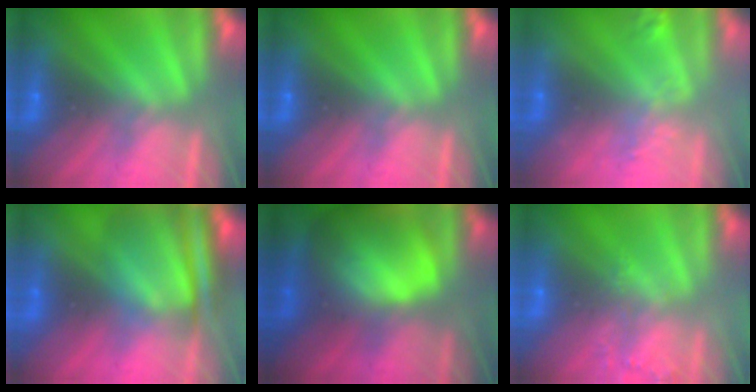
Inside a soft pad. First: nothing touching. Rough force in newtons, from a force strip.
{"total": 0.0}
{"total": 2.8}
{"total": 6.1}
{"total": 9.6}
{"total": 1.5}